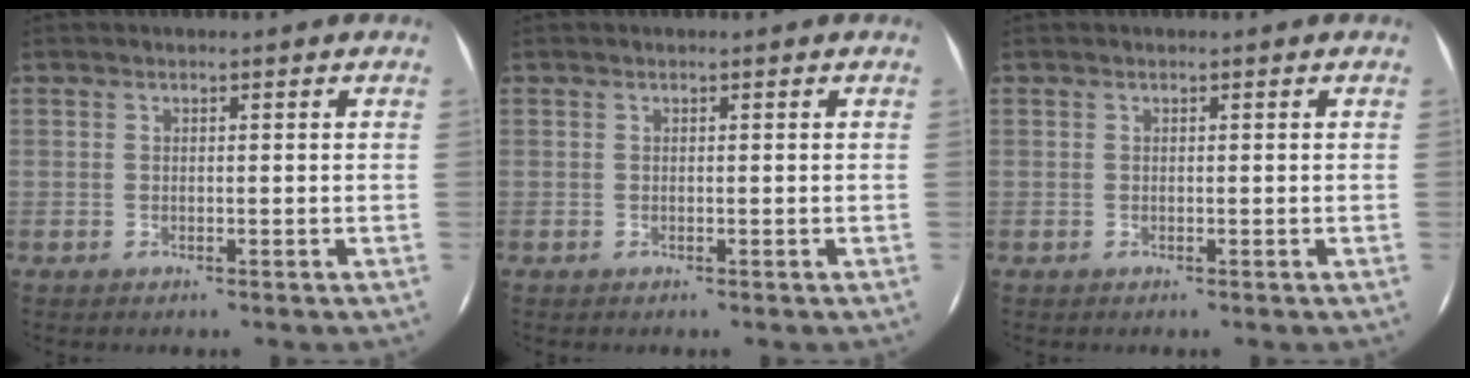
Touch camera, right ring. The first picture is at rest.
{"total": 0.0}
{"total": 0.0}